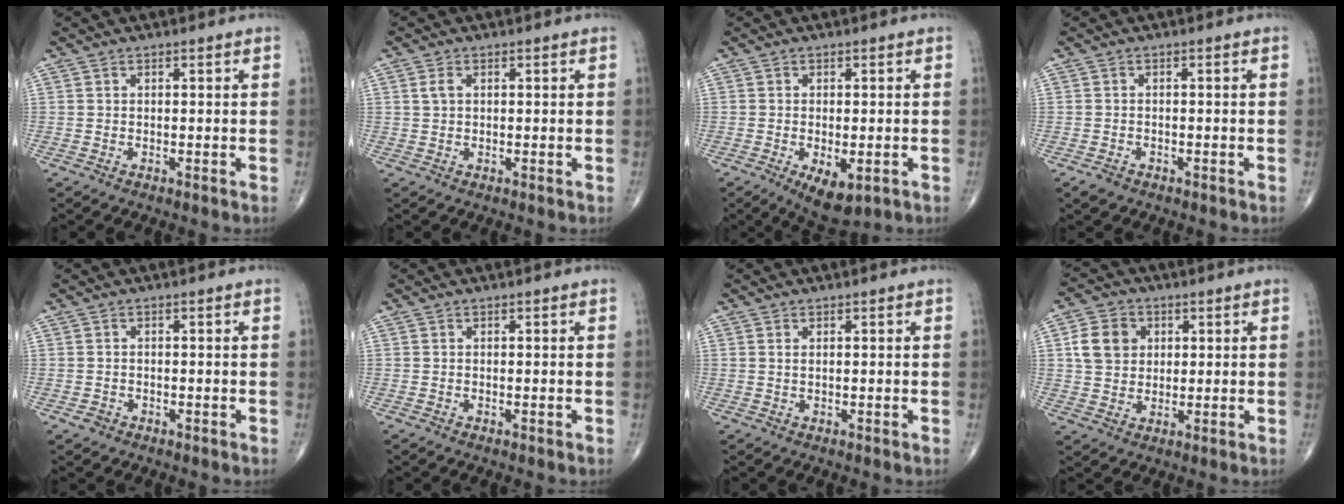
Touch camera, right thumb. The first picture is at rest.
{"total": 1.7, "force": [0.5, 1.1, 1.3], "torque": [-0.028, 0.005, 0.011]}
{"total": 6.8, "force": [-2.5, 3.2, 5.5], "torque": [-0.083, -0.009, -0.031]}
{"total": 1.9, "force": [-1.3, 1.2, 0.7], "torque": [-0.015, 0.003, -0.018]}
{"total": 1.2, "force": [-0.7, 1.0, 0.3], "torque": [-0.005, 0.007, -0.011]}
{"total": 0.0}
{"total": 0.6, "force": [0.3, 0.3, 0.5], "torque": [-0.011, 0.002, 0.007]}
{"total": 7.9, "force": [1.9, 6.6, 3.9], "torque": [-0.050, -0.001, 0.033]}